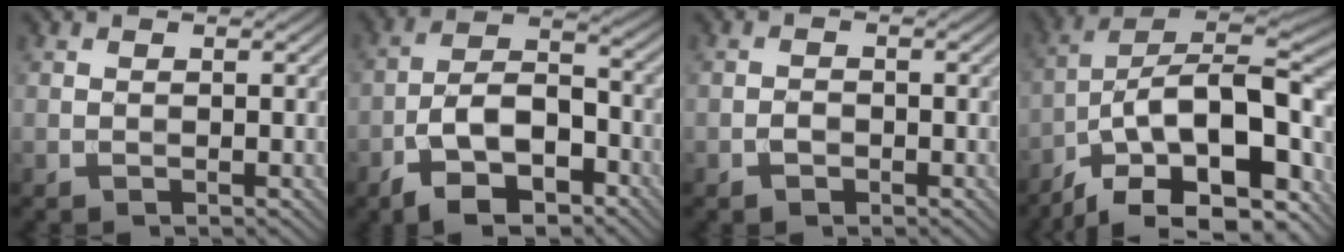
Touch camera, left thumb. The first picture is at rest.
{"total": 10.0, "force": [-5.5, 4.8, 6.9], "torque": [-0.127, -0.001, -0.109]}
{"total": 1.5, "force": [-0.8, 1.0, 0.7], "torque": [-0.011, 0.001, -0.018]}
{"total": 17.8, "force": [-9.8, 8.1, 12.4], "torque": [-0.216, -0.012, -0.165]}